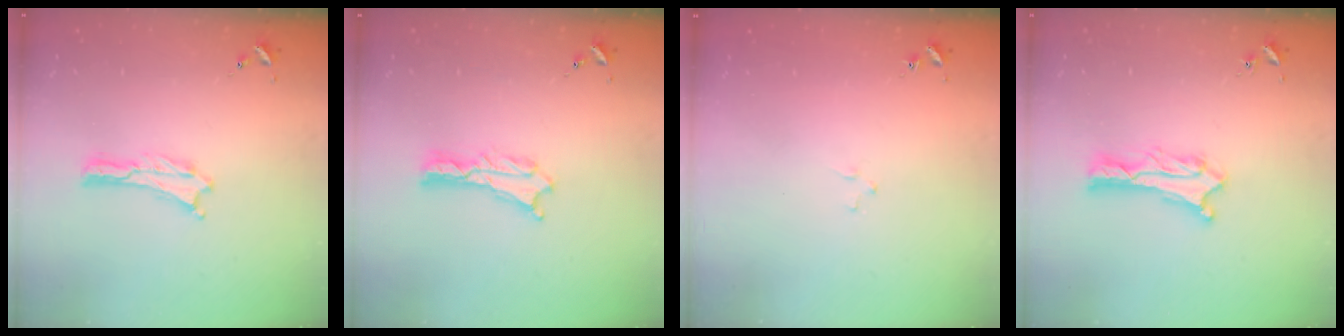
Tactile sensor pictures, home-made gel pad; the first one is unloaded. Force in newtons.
{"total": 1.3, "press": 1.3, "slide": 0.1}
{"total": 1.2, "press": 1.2, "slide": 0.2}
{"total": 1.2, "press": 1.1, "slide": 0.1}